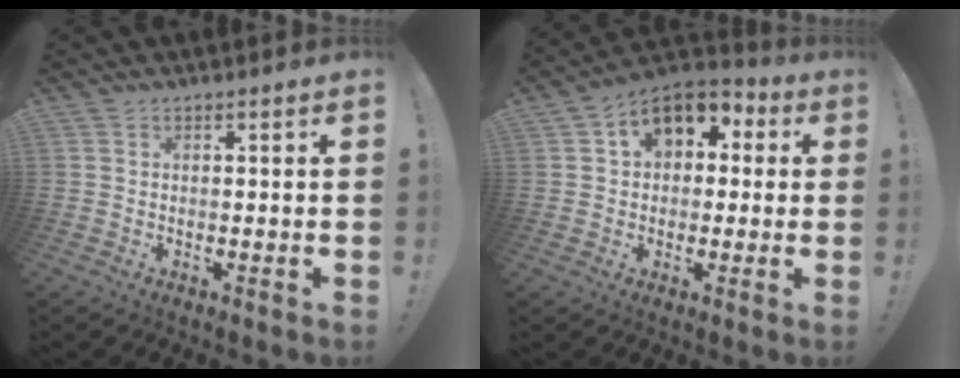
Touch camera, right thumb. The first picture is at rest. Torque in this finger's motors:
{"motor_torque": [0.76, 1.24, 0.18, -0.04, 0.24]}